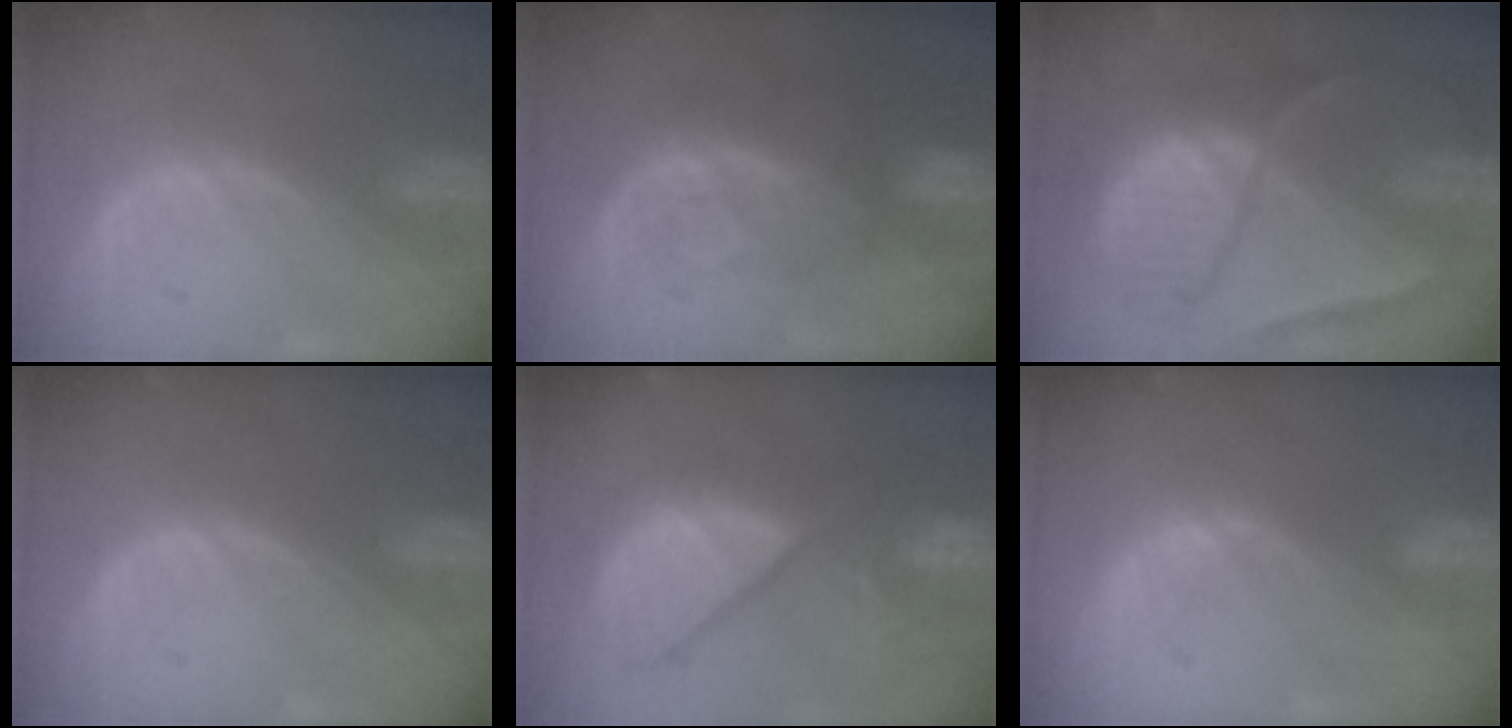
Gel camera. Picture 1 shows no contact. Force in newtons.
{"total": 8.3, "press": 7.0, "slide": 4.5}
{"total": 10.7, "press": 10.6, "slide": 1.0}
{"total": 0.0}
{"total": 12.4, "press": 10.6, "slide": 6.4}
{"total": 1.4, "press": 1.2, "slide": 0.7}